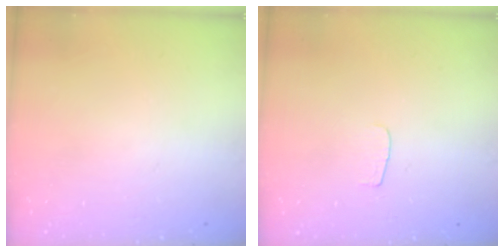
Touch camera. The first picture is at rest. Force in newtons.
{"total": 3.5, "press": 3.4, "slide": 0.4}